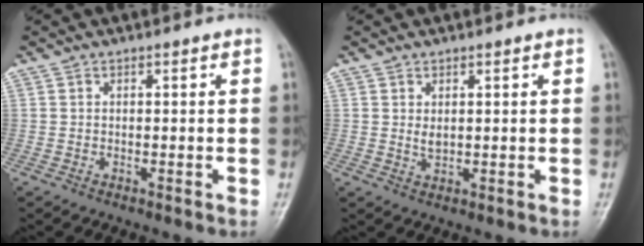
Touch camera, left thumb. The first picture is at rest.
{"total": 2.1, "force": [0.7, 1.2, 1.6], "torque": [-0.022, -0.007, 0.015]}